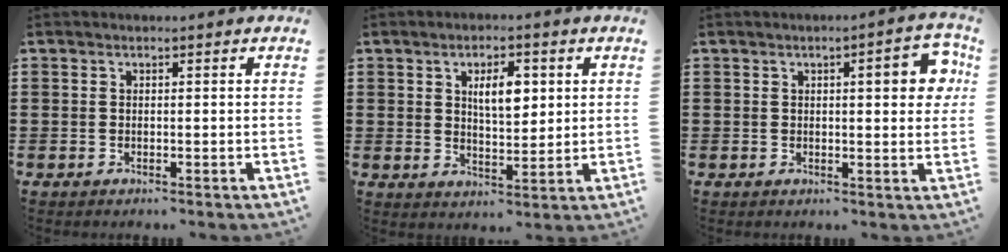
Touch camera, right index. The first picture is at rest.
{"total": 5.5, "force": [1.7, 2.3, 4.7], "torque": [-0.083, 0.004, 0.024]}
{"total": 5.9, "force": [1.6, 1.5, 5.4], "torque": [-0.074, -0.004, 0.017]}